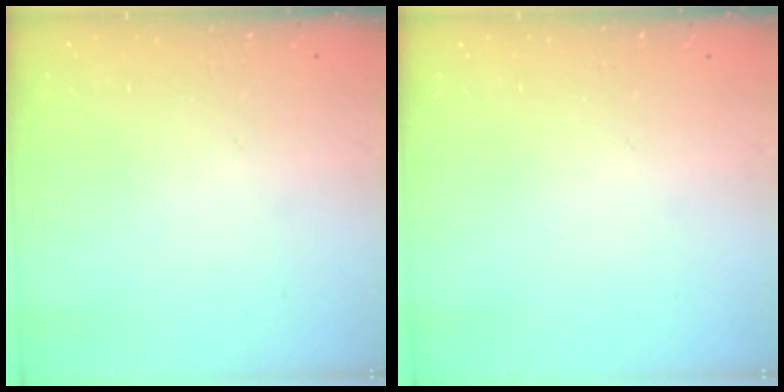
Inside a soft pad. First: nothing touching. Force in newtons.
{"total": 0.0}